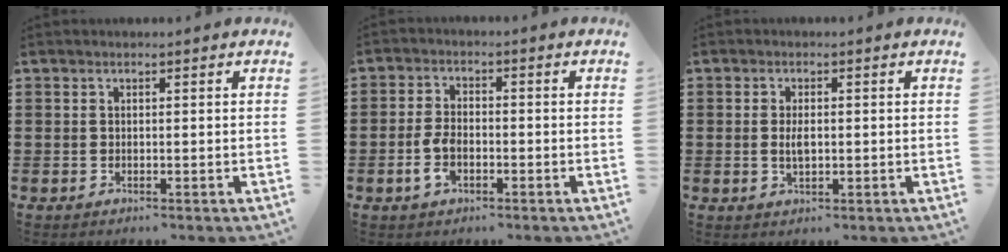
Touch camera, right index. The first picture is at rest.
{"total": 4.3, "force": [-1.5, 2.3, 3.4], "torque": [-0.081, -0.003, -0.031]}
{"total": 2.7, "force": [0.0, 1.2, 2.5], "torque": [-0.048, 0.002, -0.001]}